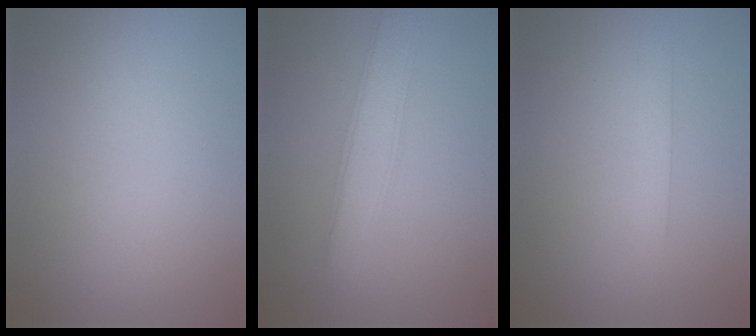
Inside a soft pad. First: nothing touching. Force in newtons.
{"total": 3.6, "press": 3.6, "slide": 0.1}
{"total": 1.6, "press": 1.6, "slide": 0.1}